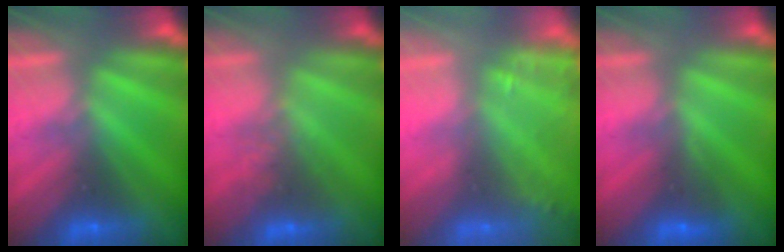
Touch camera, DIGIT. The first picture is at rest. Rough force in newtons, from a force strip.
{"total": 2.9}
{"total": 1.4}
{"total": 2.9}